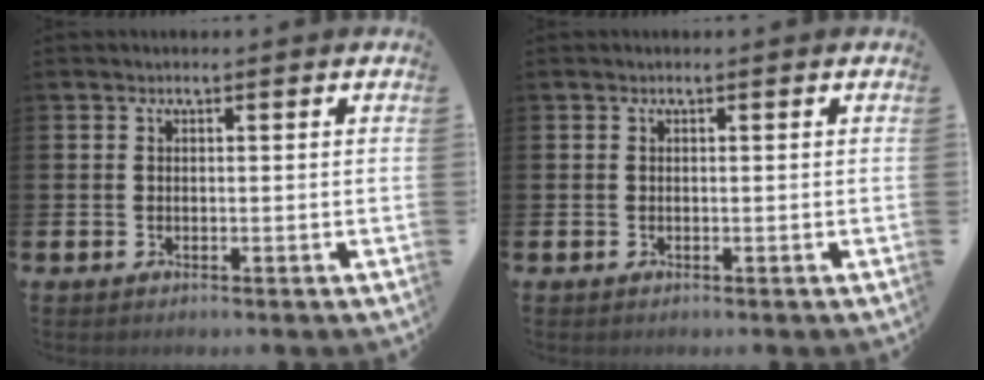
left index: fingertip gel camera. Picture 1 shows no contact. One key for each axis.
{"total": 0.0}